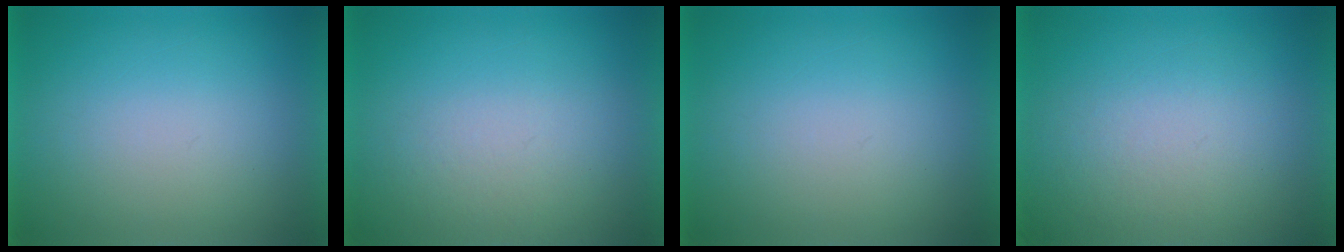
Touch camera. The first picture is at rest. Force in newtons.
{"total": 4.5}
{"total": 0.0}
{"total": 4.0}